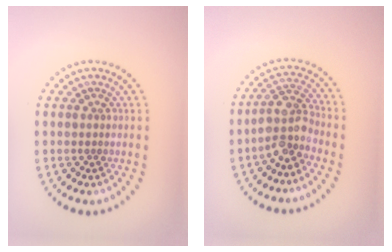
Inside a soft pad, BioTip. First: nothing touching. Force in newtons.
{"total": 3.6, "press": 3.0, "slide": 2.1}